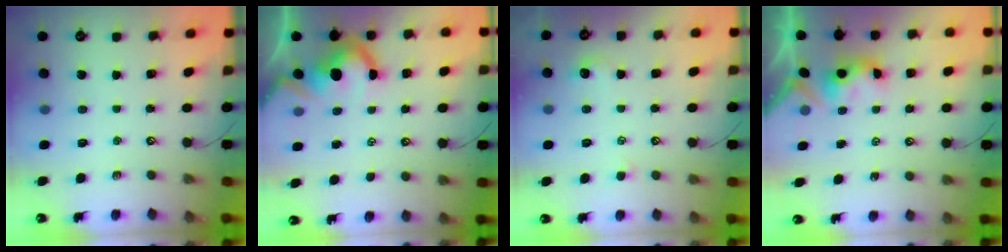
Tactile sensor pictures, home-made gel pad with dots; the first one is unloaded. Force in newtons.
{"total": 8.3, "press": 8.2, "slide": 1.4}
{"total": 0.7, "press": 0.5, "slide": 0.5}
{"total": 3.9, "press": 3.9, "slide": 0.2}